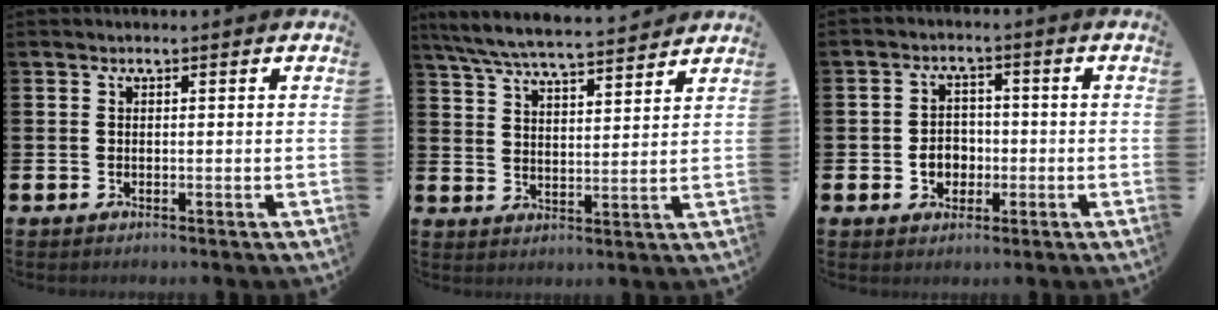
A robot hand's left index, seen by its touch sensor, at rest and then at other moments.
{"total": 6.9, "force": [6.6, 0.5, 2.1], "torque": [-0.066, -0.037, 0.117]}
{"total": 3.7, "force": [-0.9, 3.1, 1.9], "torque": [-0.019, -0.002, -0.026]}